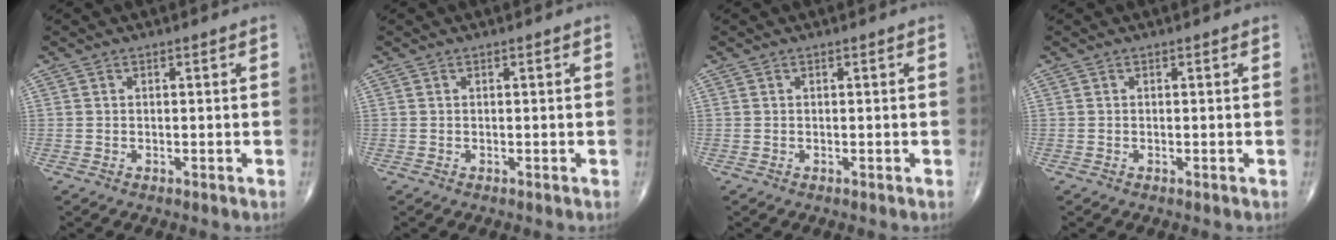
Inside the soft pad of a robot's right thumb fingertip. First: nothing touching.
{"total": 0.0}
{"total": 0.0}
{"total": 0.0}